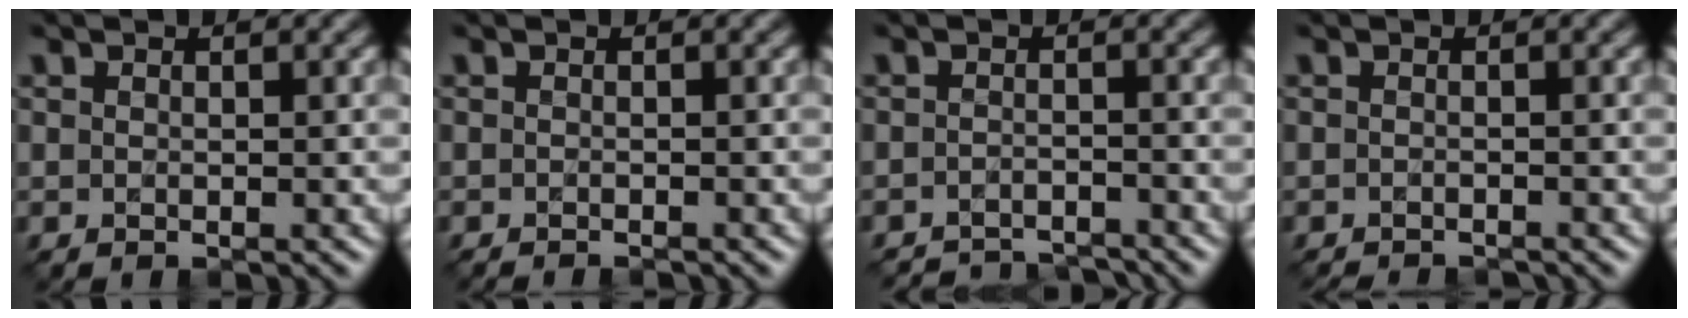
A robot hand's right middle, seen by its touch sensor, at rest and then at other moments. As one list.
[{"total": 0.7, "force": [-0.7, -0.2, 0.1], "torque": [-0.002, -0.008, -0.015]}, {"total": 3.8, "force": [-3.8, 0.2, 0.2], "torque": [0.004, -0.004, -0.058]}, {"total": 1.9, "force": [-1.9, 0.0, 0.3], "torque": [-0.003, -0.013, -0.030]}]